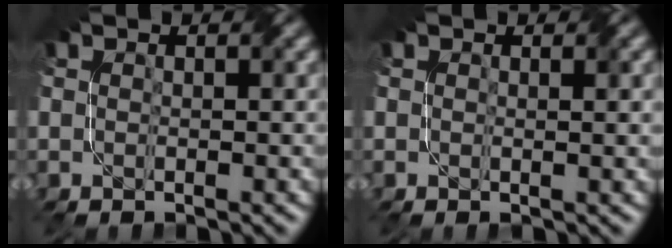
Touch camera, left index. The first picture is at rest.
{"total": 1.2, "force": [0.4, 0.1, 1.1], "torque": [-0.015, 0.000, 0.003]}